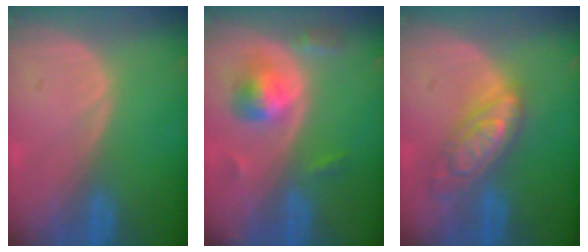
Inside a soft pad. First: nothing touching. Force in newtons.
{"total": 5.6, "press": 5.1, "slide": 2.2}
{"total": 7.1, "press": 7.1, "slide": 0.4}